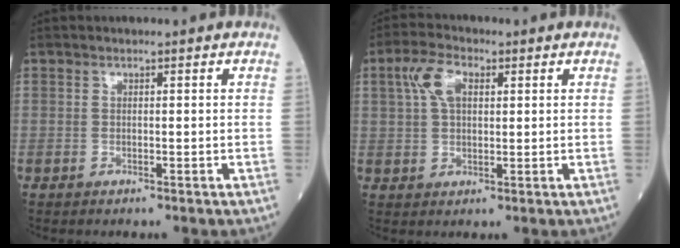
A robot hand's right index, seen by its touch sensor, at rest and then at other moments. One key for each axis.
{"total": 5.8, "fx": 2.0, "fy": 2.8, "fz": 4.6, "tx": -0.101, "ty": 0.016, "tz": 0.039}